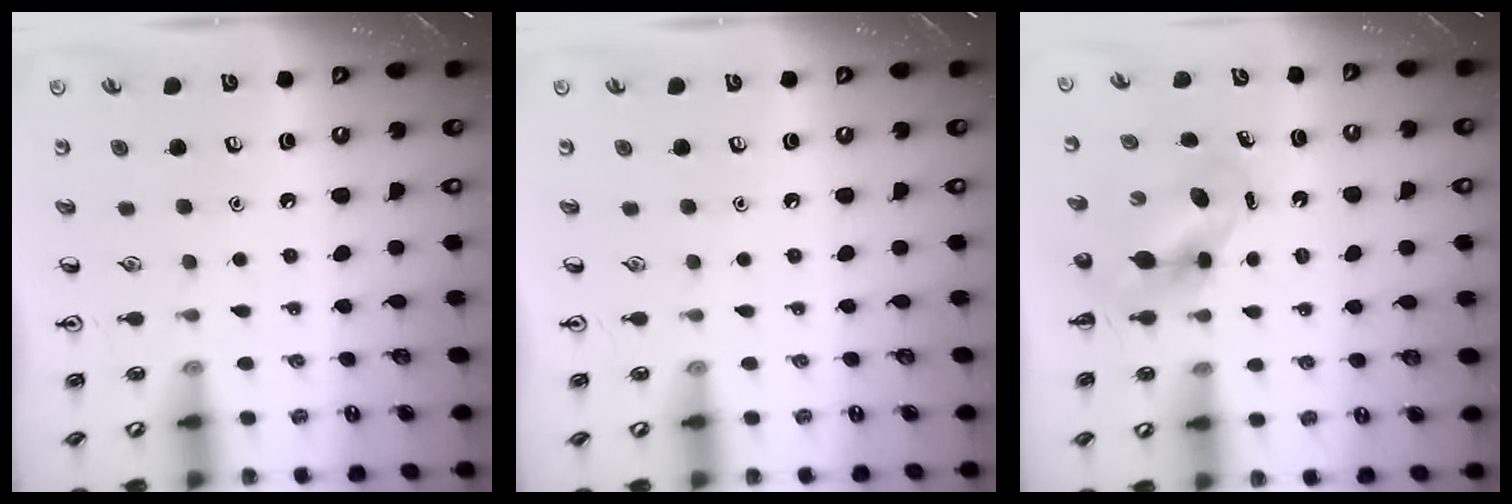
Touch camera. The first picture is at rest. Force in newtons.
{"total": 0.0}
{"total": 6.5, "press": 6.4, "slide": 1.1}